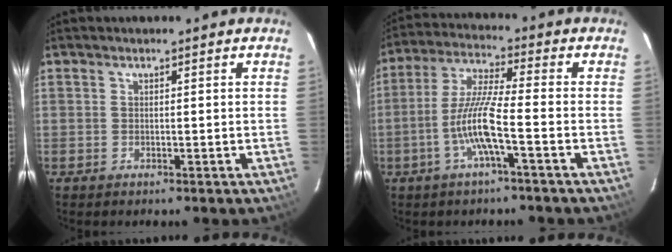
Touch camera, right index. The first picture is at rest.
{"total": 8.9, "force": [-3.3, 0.0, 8.3], "torque": [-0.176, 0.005, -0.065]}